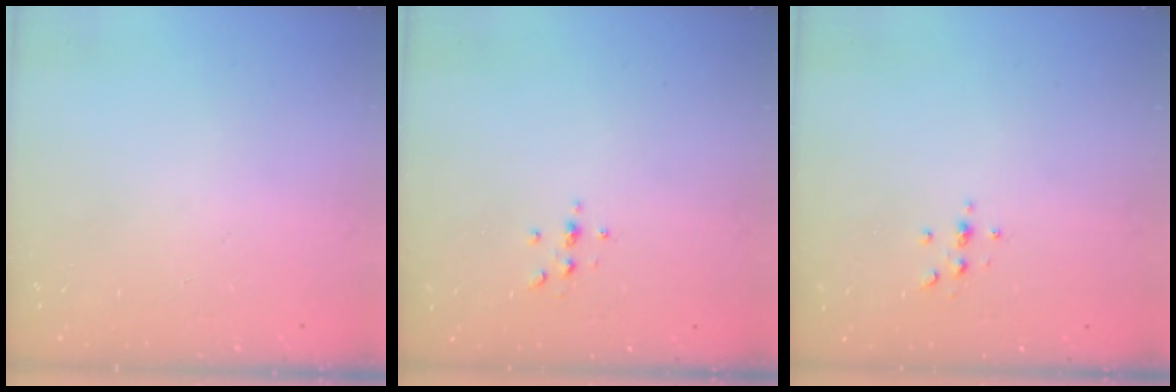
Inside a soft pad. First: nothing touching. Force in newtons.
{"total": 2.3, "press": 2.2, "slide": 0.2}
{"total": 2.3, "press": 2.2, "slide": 0.2}